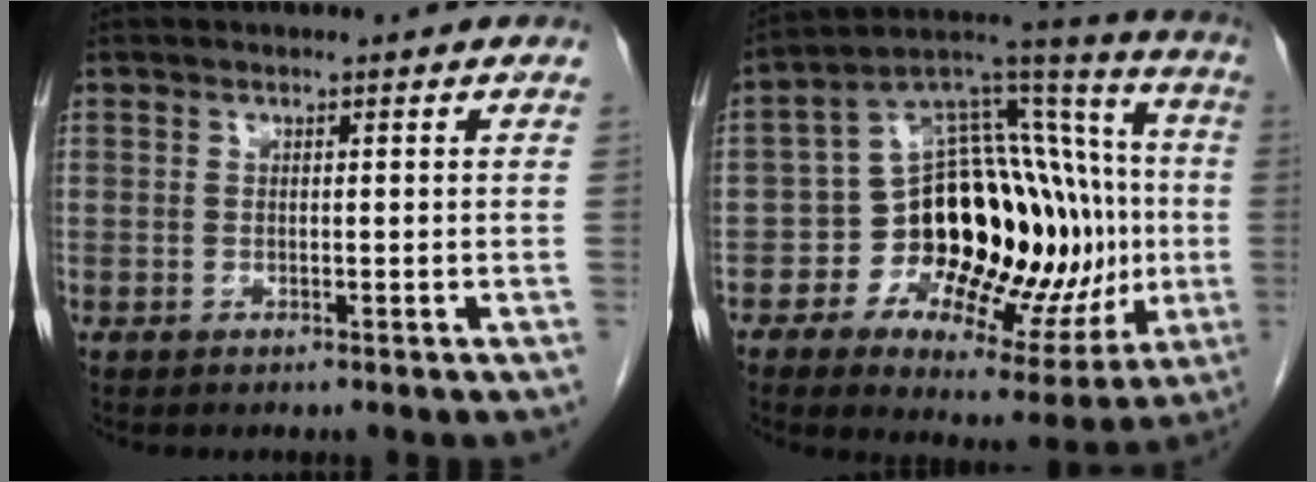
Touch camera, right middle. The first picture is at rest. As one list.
[{"total": 23.3, "force": [-2.1, 11.5, 20.2], "torque": [-0.282, 0.045, -0.025]}]